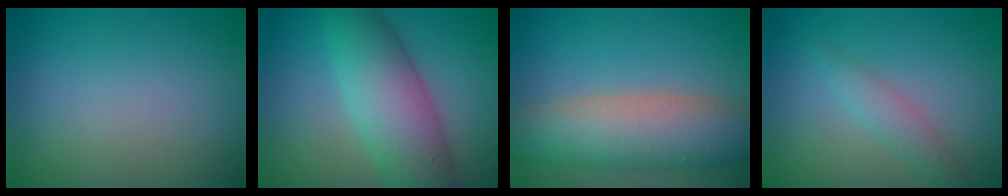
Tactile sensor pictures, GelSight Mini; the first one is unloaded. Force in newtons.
{"total": 8.4, "press": 8.4, "slide": 0.1}
{"total": 8.2, "press": 8.2, "slide": 0.5}
{"total": 2.0, "press": 2.0, "slide": 0.0}